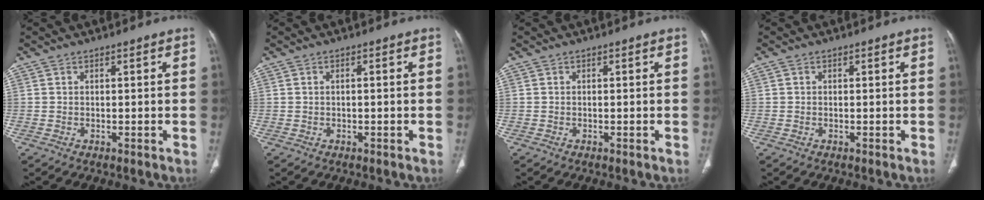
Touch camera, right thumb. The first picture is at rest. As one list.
[{"total": 0.6, "force": [-0.1, 0.1, 0.6], "torque": [-0.014, 0.000, -0.002]}, {"total": 0.0}, {"total": 0.0}]